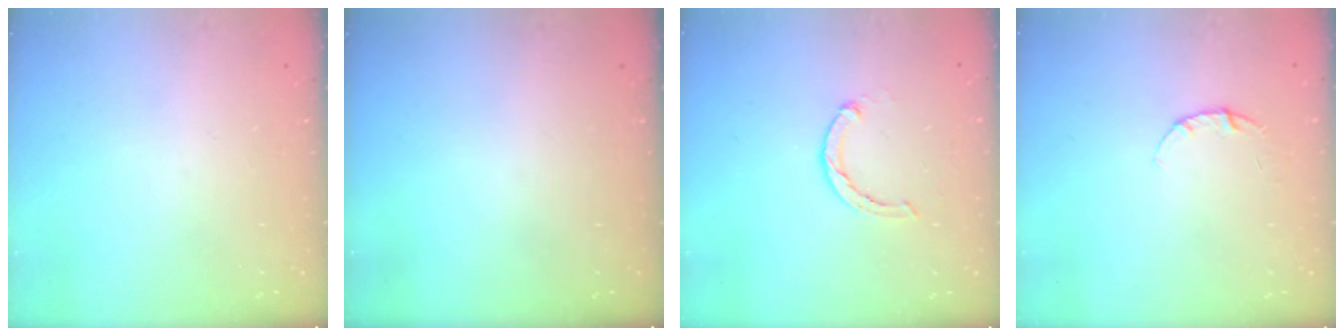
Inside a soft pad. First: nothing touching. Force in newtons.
{"total": 0.0}
{"total": 2.4, "press": 2.4, "slide": 0.4}
{"total": 3.8, "press": 3.8, "slide": 0.4}